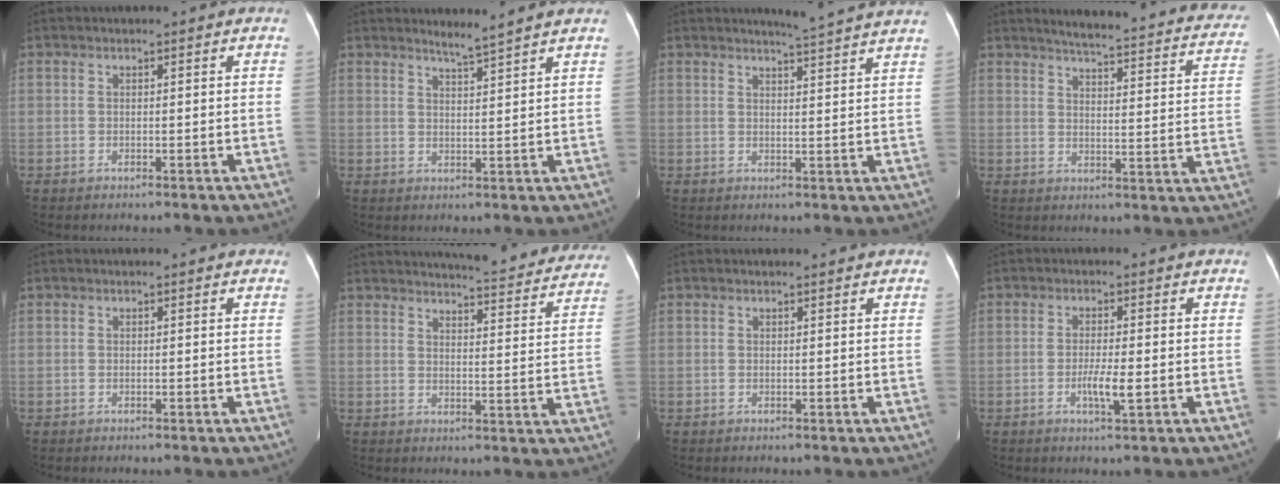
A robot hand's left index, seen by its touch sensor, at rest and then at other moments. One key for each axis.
{"total": 3.2, "fx": 2.8, "fy": -0.9, "fz": 1.0, "tx": -0.023, "ty": -0.006, "tz": 0.049}
{"total": 7.5, "fx": 7.1, "fy": -1.0, "fz": 2.3, "tx": -0.040, "ty": -0.001, "tz": 0.078}
{"total": 25.0, "fx": 22.5, "fy": 3.4, "fz": 10.4, "tx": -0.125, "ty": -0.052, "tz": 0.248}
{"total": 0.6, "fx": 0.4, "fy": 0.4, "fz": 0.2, "tx": -0.002, "ty": 0.003, "tz": -0.002}
{"total": 20.2, "fx": 19.0, "fy": 2.7, "fz": 6.3, "tx": -0.070, "ty": -0.056, "tz": 0.213}
{"total": 1.6, "fx": 1.5, "fy": 0.2, "fz": 0.5, "tx": -0.010, "ty": 0.007, "tz": 0.019}
{"total": 3.2, "fx": -0.8, "fy": 0.2, "fz": 3.1, "tx": -0.060, "ty": -0.005, "tz": -0.014}